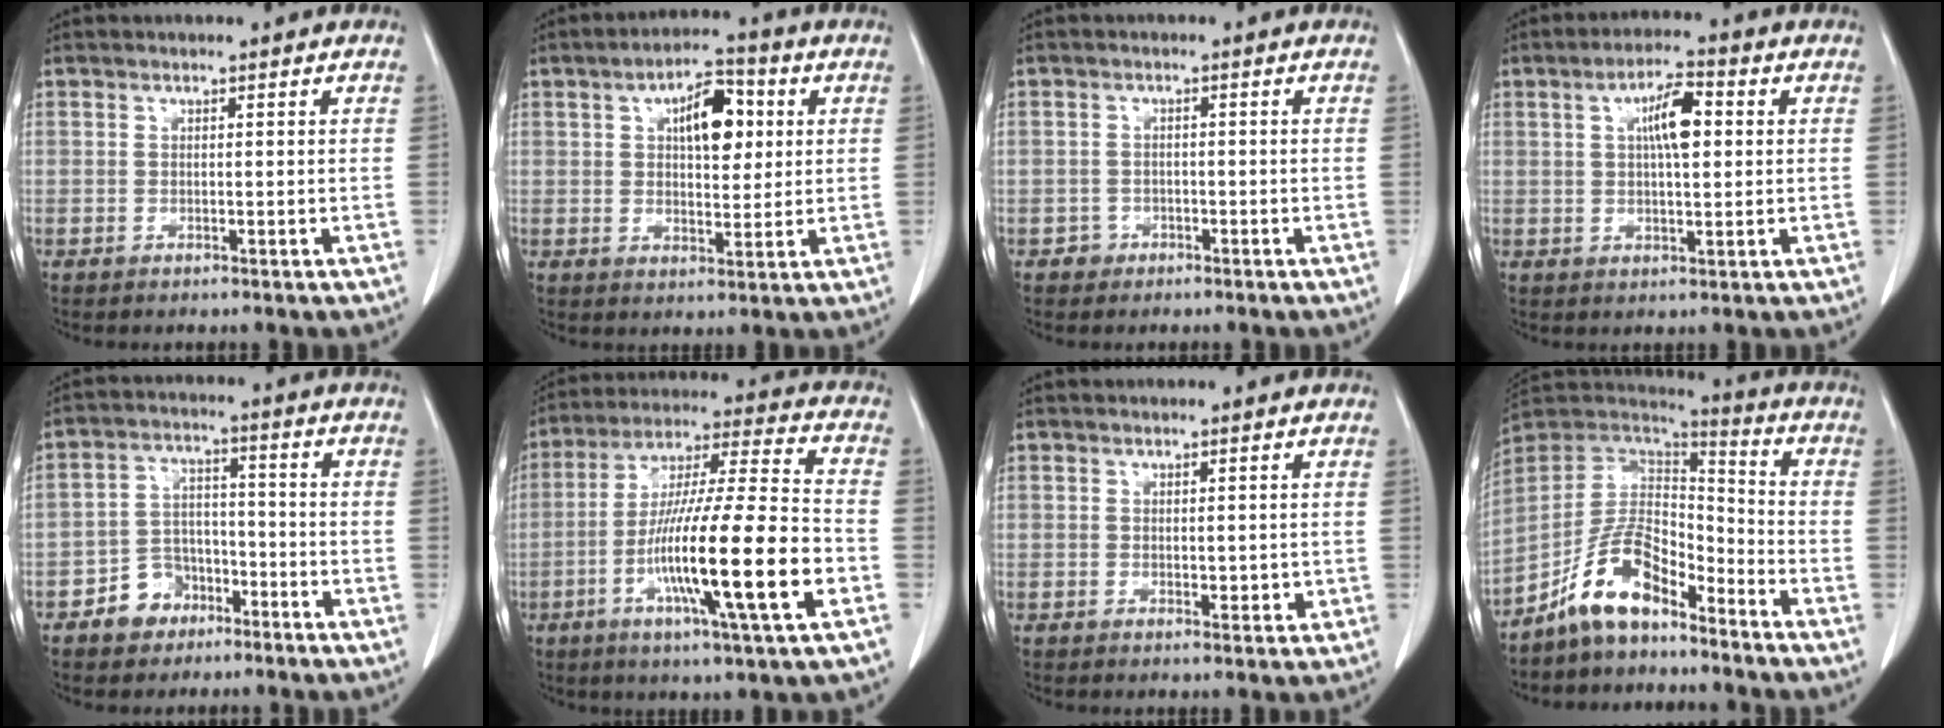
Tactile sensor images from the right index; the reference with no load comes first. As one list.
[{"total": 8.6, "force": [2.5, 3.8, 7.3], "torque": [-0.110, 0.017, 0.038]}, {"total": 1.7, "force": [-1.0, 1.4, -0.1], "torque": [0.006, 0.009, -0.020]}, {"total": 6.5, "force": [1.5, 1.7, 6.1], "torque": [-0.107, 0.011, 0.026]}, {"total": 6.4, "force": [-3.9, 4.8, 1.7], "torque": [-0.031, 0.019, -0.063]}, {"total": 20.6, "force": [-6.2, 0.8, 19.6], "torque": [-0.341, -0.016, -0.107]}, {"total": 2.0, "force": [0.0, 1.0, 1.7], "torque": [-0.022, -0.005, 0.005]}, {"total": 11.3, "force": [-8.0, 4.5, 6.6], "torque": [-0.132, 0.029, -0.154]}]